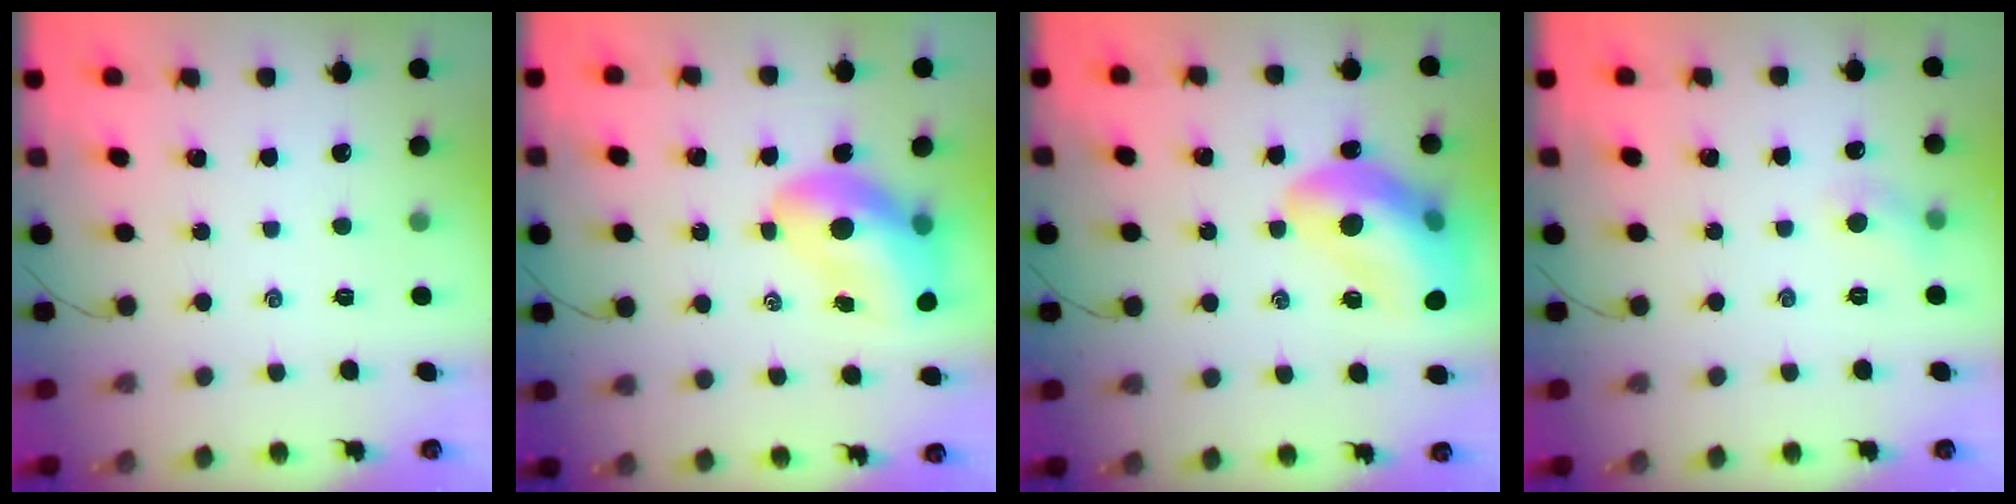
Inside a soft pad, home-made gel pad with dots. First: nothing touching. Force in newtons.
{"total": 13.9, "press": 13.3, "slide": 3.9}
{"total": 18.8, "press": 18.6, "slide": 2.9}
{"total": 4.4, "press": 4.2, "slide": 1.2}